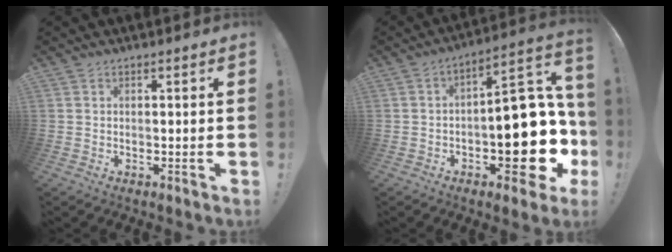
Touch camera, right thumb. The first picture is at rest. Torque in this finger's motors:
{"motor_torque": [2.58, 2.43, 1.32, -1.45, 0.43]}